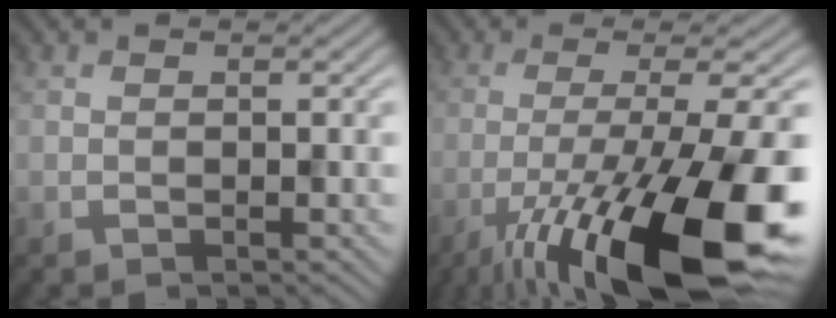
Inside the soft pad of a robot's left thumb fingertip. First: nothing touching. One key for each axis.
{"total": 18.2, "fx": -8.8, "fy": 4.1, "fz": 15.4, "tx": -0.229, "ty": -0.005, "tz": -0.152}